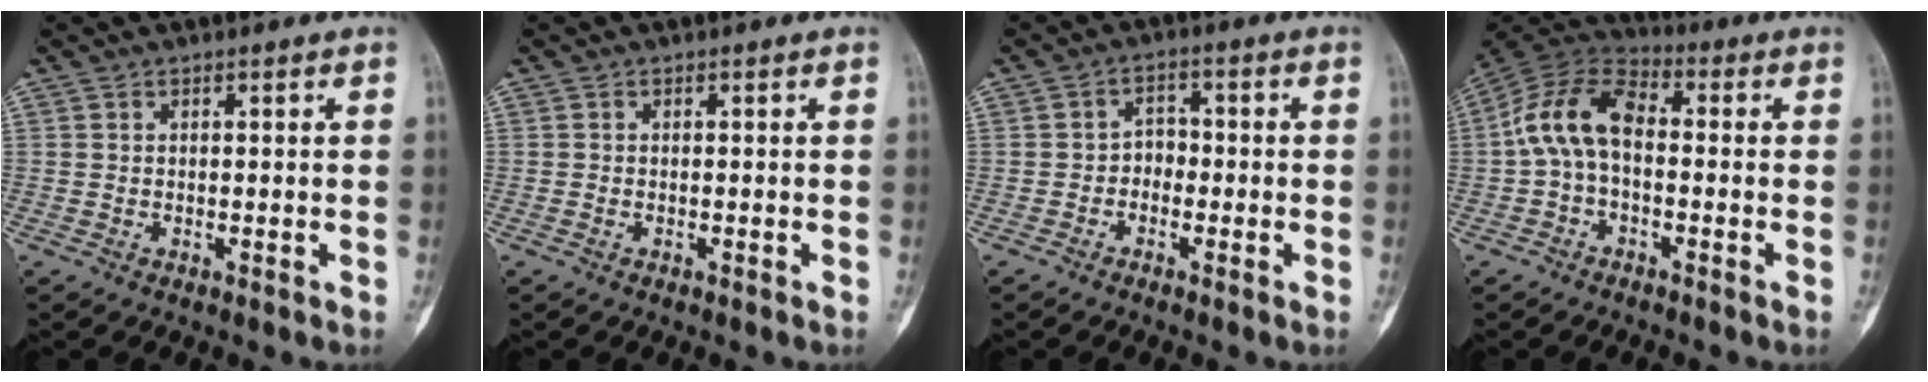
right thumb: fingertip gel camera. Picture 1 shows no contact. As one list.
[{"total": 0.0}, {"total": 2.9, "force": [-1.1, 2.3, 1.4], "torque": [0.003, 0.020, -0.029]}, {"total": 11.6, "force": [-0.3, 7.0, 9.2], "torque": [-0.173, 0.035, -0.020]}]